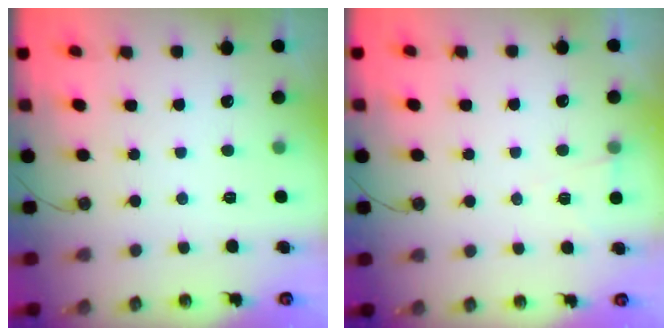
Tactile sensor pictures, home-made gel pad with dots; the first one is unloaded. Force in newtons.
{"total": 5.0, "press": 2.4, "slide": 4.4}